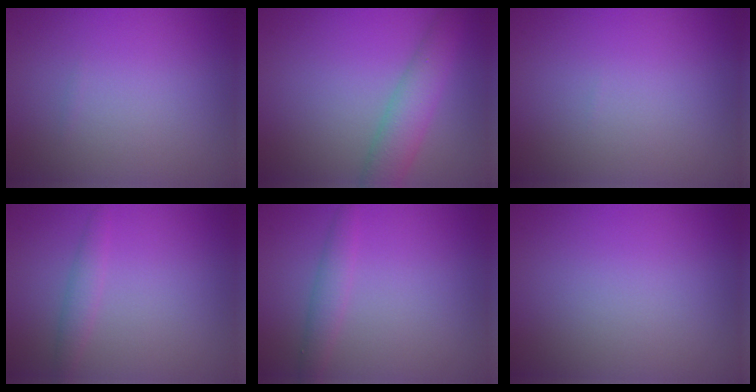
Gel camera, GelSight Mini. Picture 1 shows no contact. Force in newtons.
{"total": 4.1, "press": 4.1, "slide": 0.2}
{"total": 0.0}
{"total": 1.6, "press": 1.6, "slide": 0.1}
{"total": 1.9, "press": 1.9, "slide": 0.1}
{"total": 0.0}